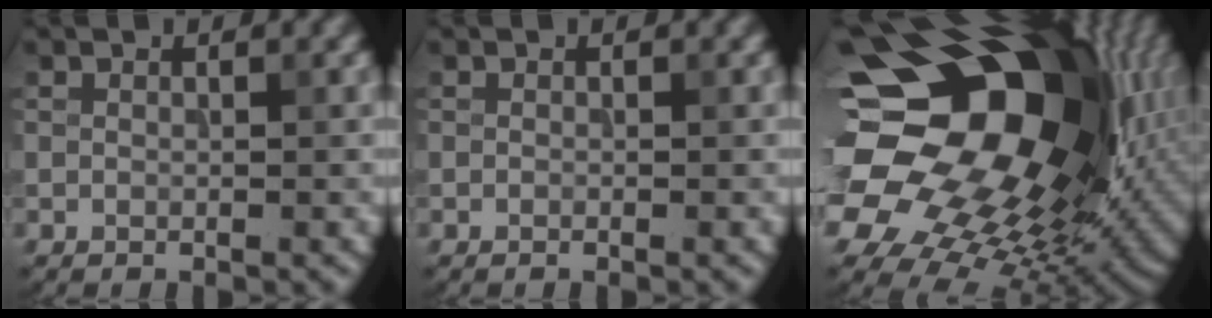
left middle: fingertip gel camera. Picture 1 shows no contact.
{"total": 0.0}
{"total": 20.7, "force": [4.7, 14.3, 14.3], "torque": [-0.239, -0.013, 0.096]}